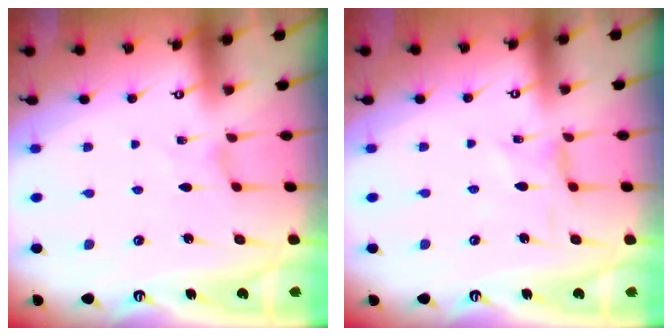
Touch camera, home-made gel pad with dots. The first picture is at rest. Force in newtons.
{"total": 1.6, "press": 1.5, "slide": 0.3}